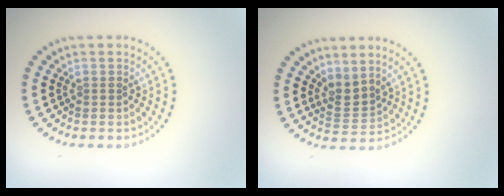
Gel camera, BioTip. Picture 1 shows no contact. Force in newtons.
{"total": 2.2, "press": 1.5, "slide": 1.7}